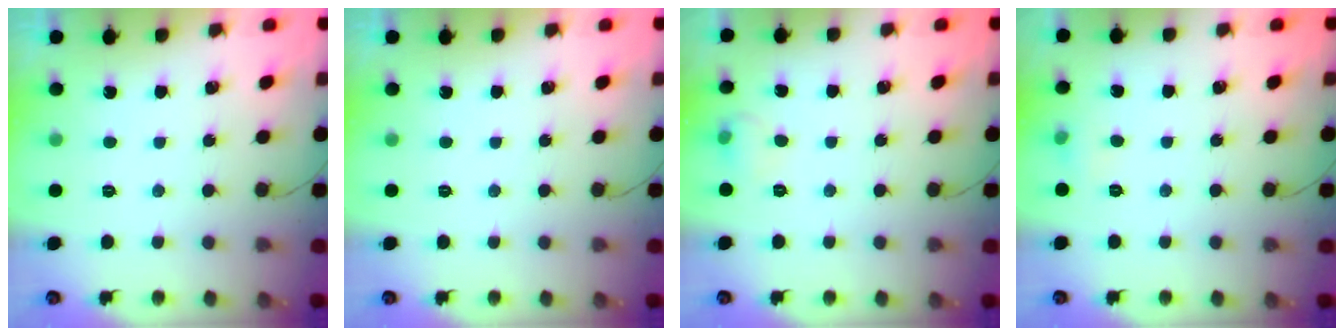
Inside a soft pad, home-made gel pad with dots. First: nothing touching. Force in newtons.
{"total": 0.0}
{"total": 6.0, "press": 5.8, "slide": 1.4}
{"total": 3.7, "press": 3.6, "slide": 1.1}